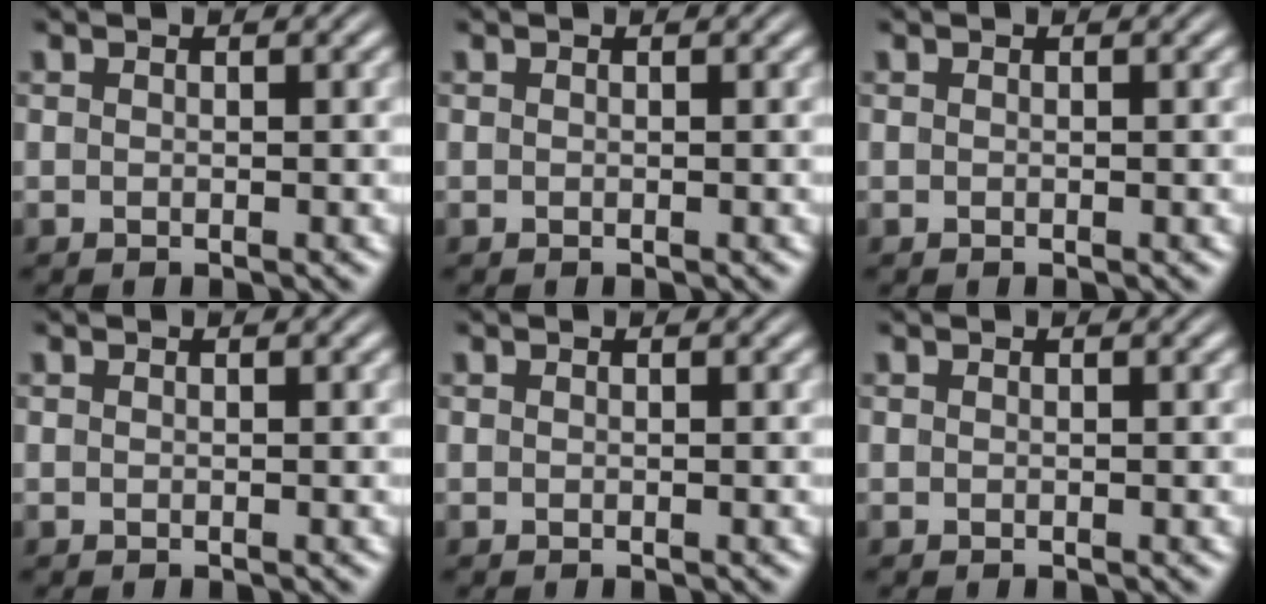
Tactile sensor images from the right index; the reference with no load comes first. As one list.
[{"total": 0.0}, {"total": 0.0}, {"total": 0.0}, {"total": 0.0}, {"total": 0.0}]